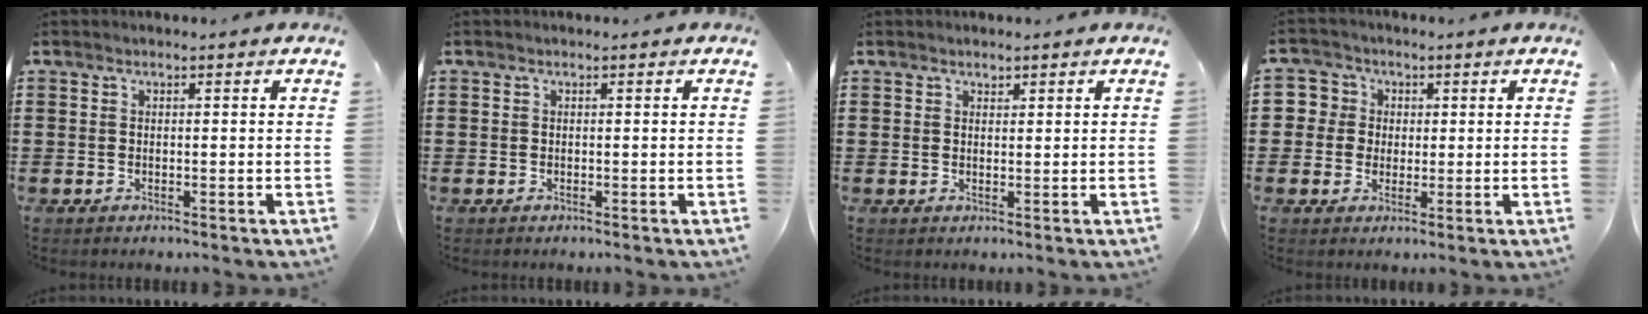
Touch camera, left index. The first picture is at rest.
{"total": 0.0}
{"total": 1.0, "force": [0.9, 0.4, 0.1], "torque": [-0.003, 0.000, 0.019]}
{"total": 4.4, "force": [0.8, 4.3, 0.3], "torque": [-0.021, 0.009, 0.010]}